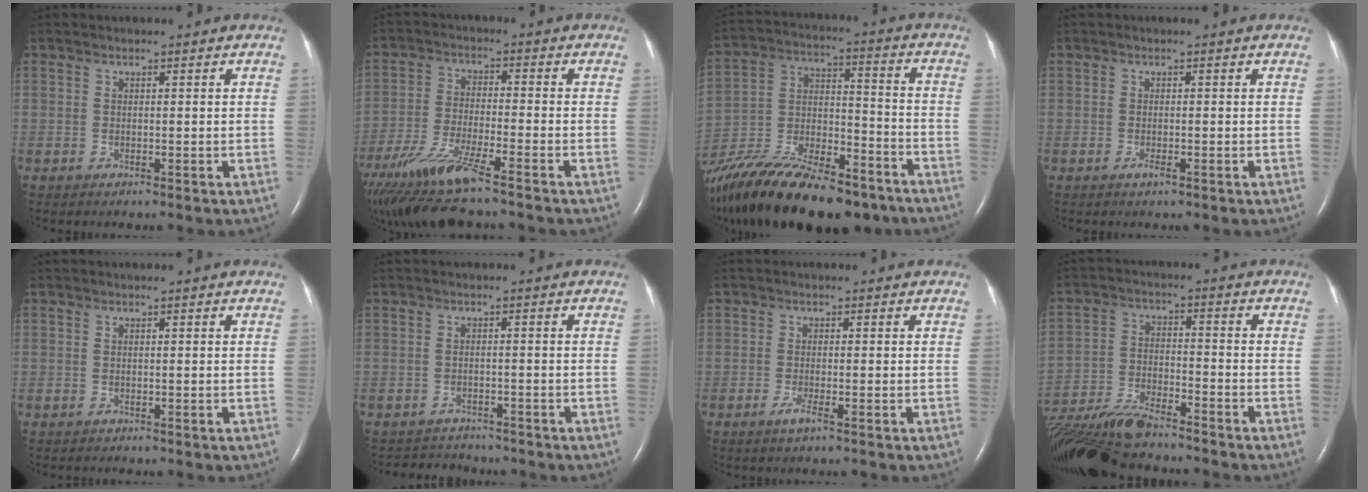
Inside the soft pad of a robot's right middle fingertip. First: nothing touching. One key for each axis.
{"total": 12.5, "fx": -9.3, "fy": 0.6, "fz": 8.2, "tx": -0.163, "ty": -0.029, "tz": -0.167}
{"total": 27.9, "fx": -20.9, "fy": 8.5, "fz": 16.4, "tx": -0.310, "ty": -0.031, "tz": -0.343}
{"total": 0.9, "fx": -0.5, "fy": 0.0, "fz": 0.7, "tx": -0.012, "ty": -0.001, "tz": -0.010}
{"total": 0.0}
{"total": 4.3, "fx": -4.2, "fy": 0.9, "fz": -0.2, "tx": 0.000, "ty": 0.000, "tz": -0.064}
{"total": 1.8, "fx": -1.0, "fy": -0.1, "fz": 1.4, "tx": -0.030, "ty": -0.004, "tz": -0.024}
{"total": 16.7, "fx": -14.8, "fy": 2.2, "fz": 7.4, "tx": -0.162, "ty": -0.022, "tz": -0.256}